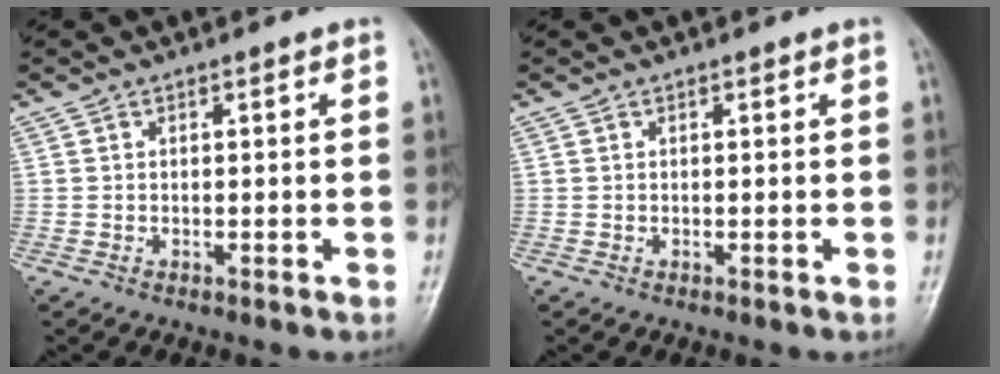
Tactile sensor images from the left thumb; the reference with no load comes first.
{"total": 0.0}